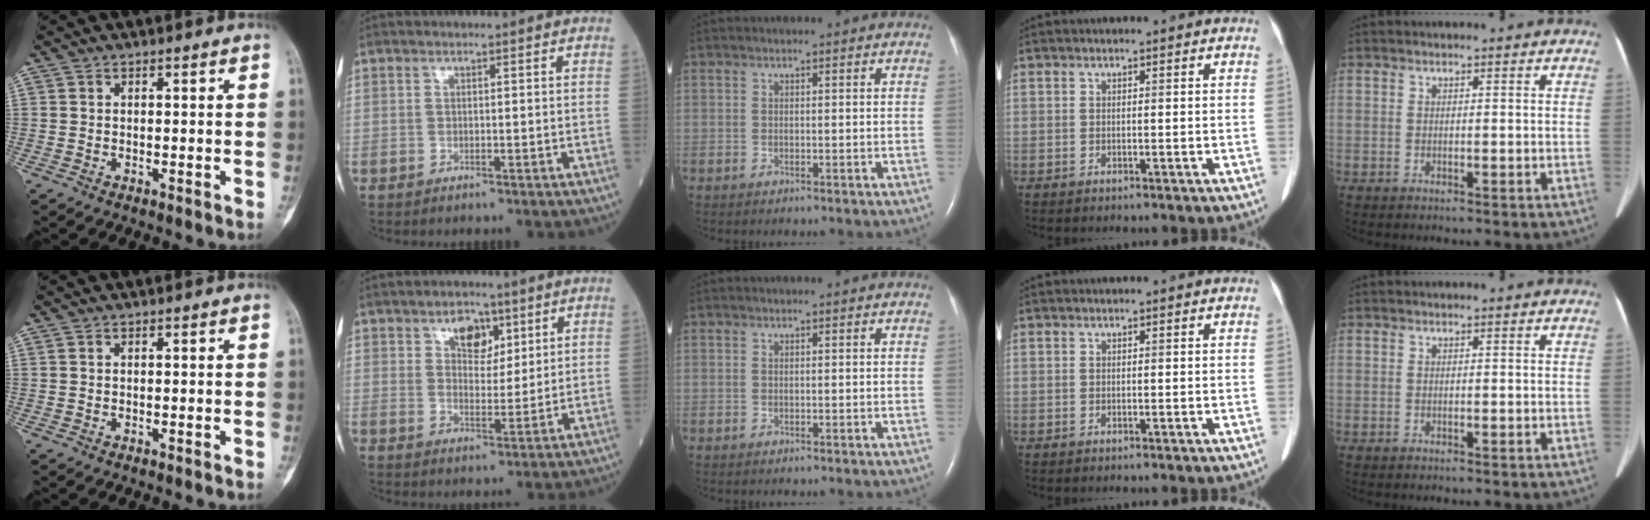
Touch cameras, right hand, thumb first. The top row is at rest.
{"index": {"total": 5.5, "force": [3.1, 3.2, 3.3], "torque": [-0.050, 0.004, 0.052]}}